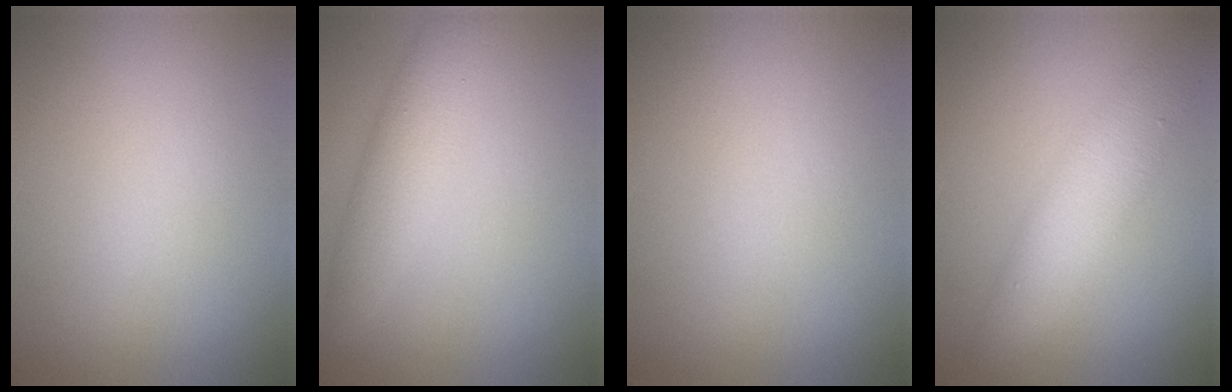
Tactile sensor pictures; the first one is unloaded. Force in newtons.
{"total": 3.7, "press": 3.7, "slide": 0.1}
{"total": 0.0}
{"total": 4.4, "press": 4.4, "slide": 0.2}